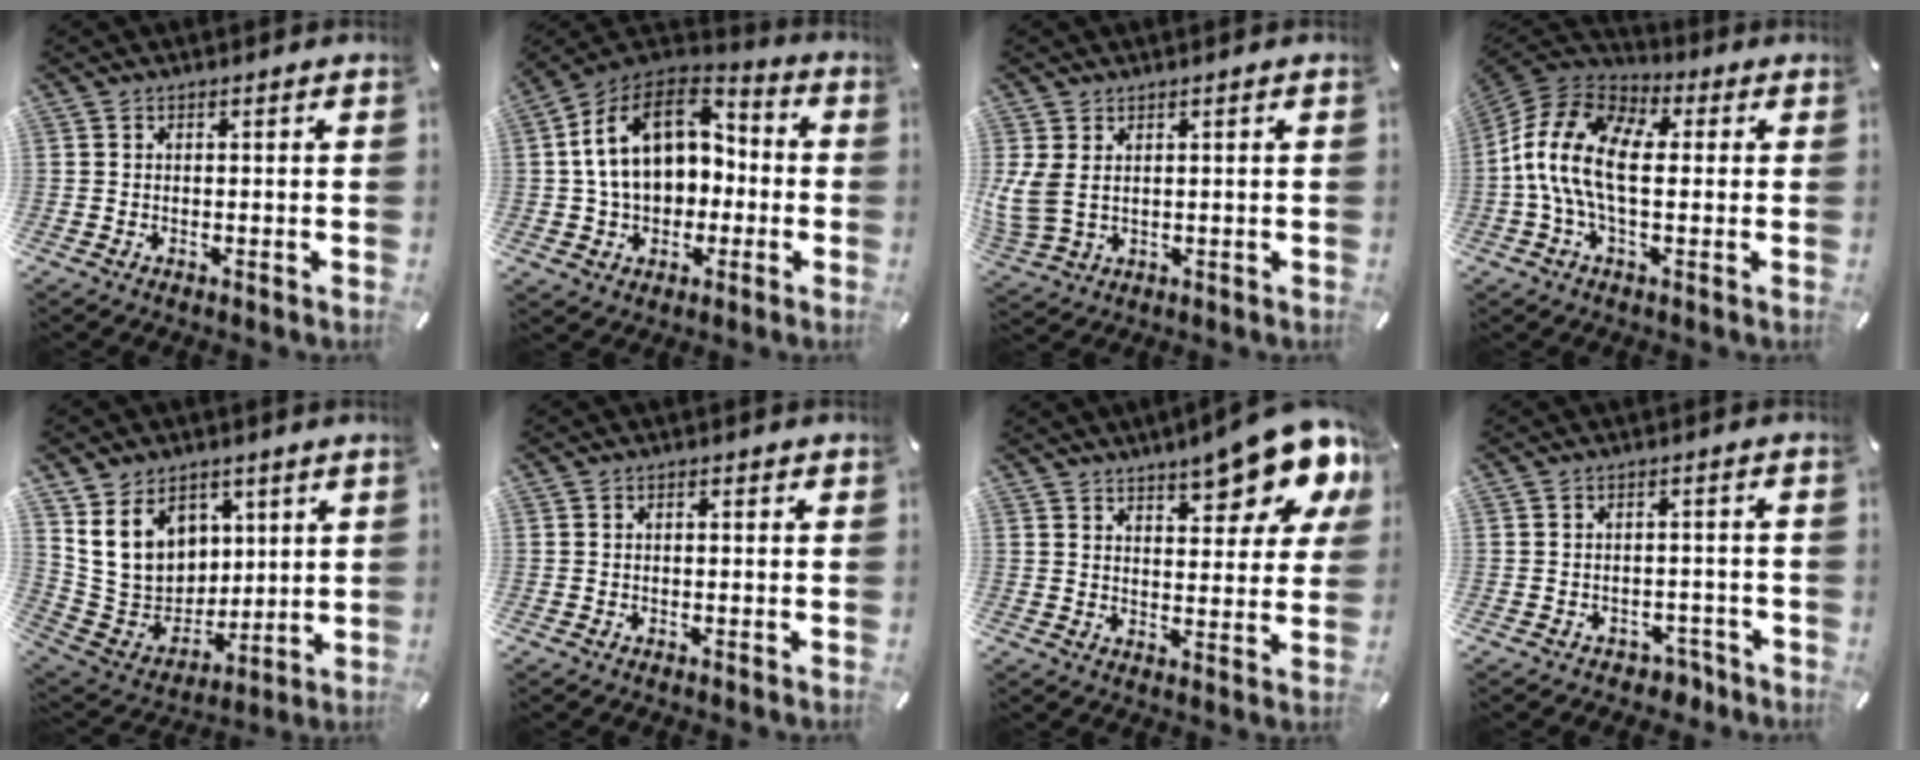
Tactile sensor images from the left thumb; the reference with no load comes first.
{"total": 17.3, "force": [1.8, 13.3, 11.0], "torque": [-0.198, 0.006, 0.035]}
{"total": 5.4, "force": [1.5, 3.9, 3.5], "torque": [-0.088, -0.004, 0.028]}
{"total": 15.1, "force": [-1.3, 8.6, 12.3], "torque": [-0.270, 0.003, -0.028]}
{"total": 14.5, "force": [5.8, 12.1, 5.5], "torque": [-0.104, -0.029, 0.124]}
{"total": 0.7, "force": [-0.1, 0.5, 0.5], "torque": [-0.009, 0.003, -0.004]}
{"total": 13.6, "force": [10.2, 4.1, 8.0], "torque": [-0.101, -0.069, 0.172]}
{"total": 3.6, "force": [-2.6, 2.3, 1.2], "torque": [-0.016, 0.016, -0.048]}